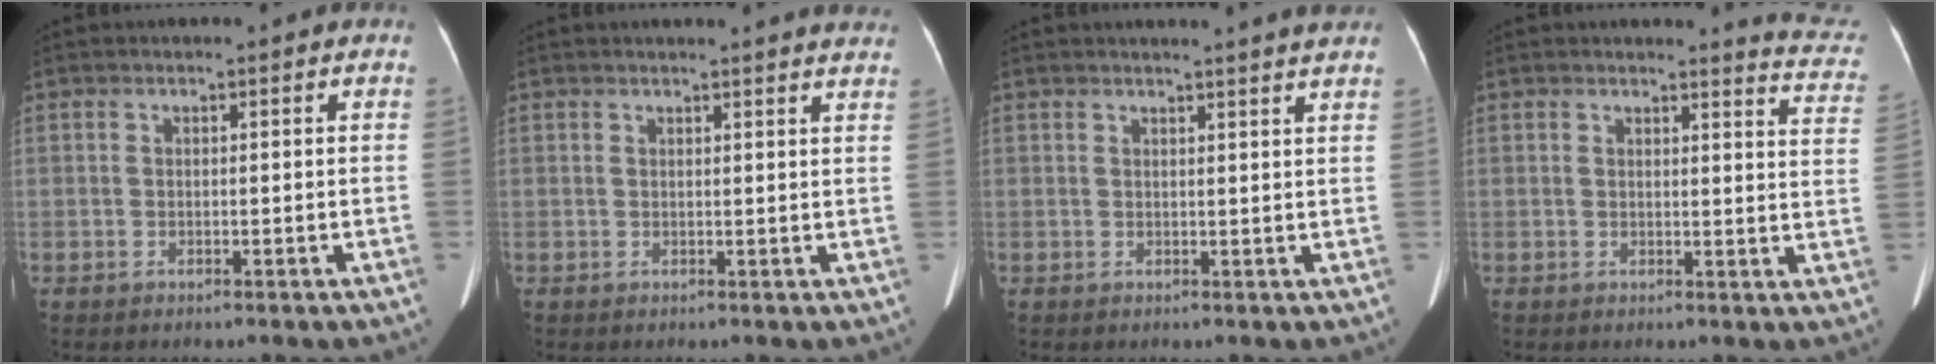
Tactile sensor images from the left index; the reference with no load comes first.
{"total": 9.3, "force": [8.9, 0.3, 2.4], "torque": [-0.019, -0.015, 0.074]}
{"total": 7.2, "force": [6.6, -0.6, 2.7], "torque": [-0.033, 0.007, 0.057]}
{"total": 8.2, "force": [8.1, 0.4, 0.6], "torque": [0.010, -0.072, 0.053]}